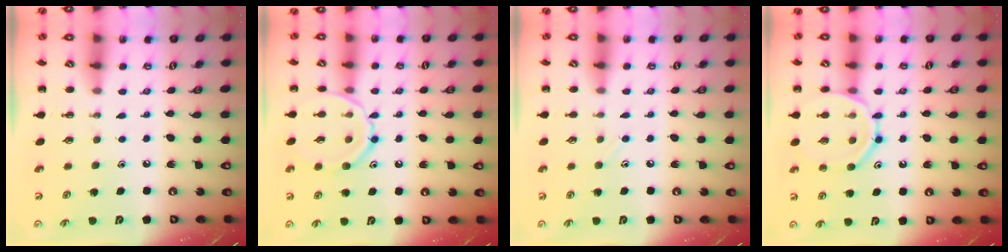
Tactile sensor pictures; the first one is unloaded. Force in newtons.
{"total": 12.1, "press": 12.1, "slide": 0.3}
{"total": 3.7, "press": 3.4, "slide": 1.4}
{"total": 14.2, "press": 14.2, "slide": 1.3}